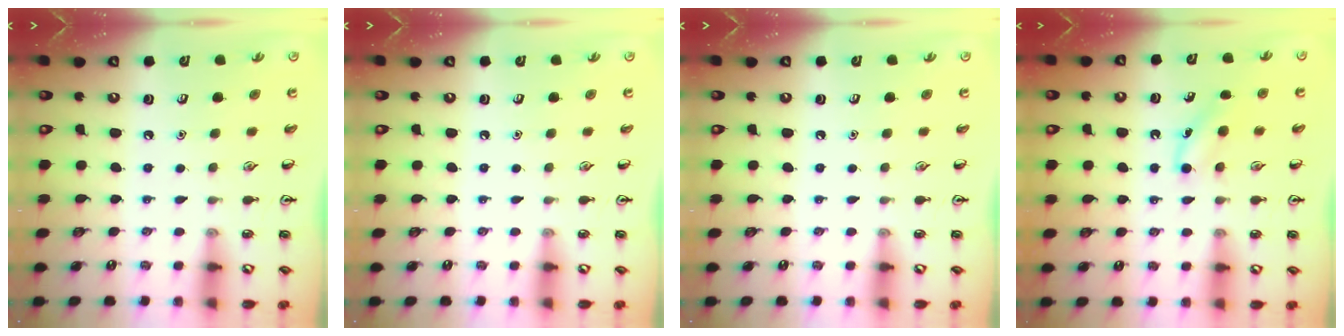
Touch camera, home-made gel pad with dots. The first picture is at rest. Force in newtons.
{"total": 0.0}
{"total": 0.0}
{"total": 4.4, "press": 4.0, "slide": 1.7}